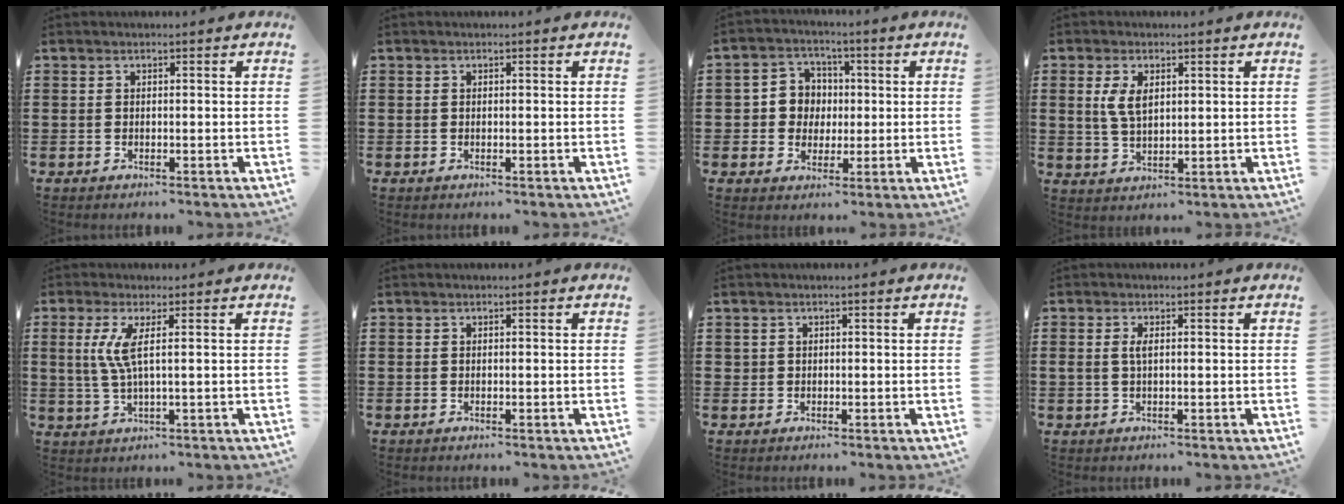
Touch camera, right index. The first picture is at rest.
{"total": 0.0}
{"total": 4.7, "force": [0.1, 4.6, 1.1], "torque": [-0.038, 0.018, 0.001]}
{"total": 4.2, "force": [1.3, 1.7, 3.6], "torque": [-0.079, 0.003, 0.022]}
{"total": 4.7, "force": [1.0, -0.5, 4.6], "torque": [-0.105, -0.016, 0.010]}
{"total": 0.0}
{"total": 0.8, "force": [0.4, 0.7, 0.1], "torque": [-0.003, 0.003, 0.008]}
{"total": 1.7, "force": [0.3, 0.6, 1.5], "torque": [-0.031, 0.005, 0.002]}